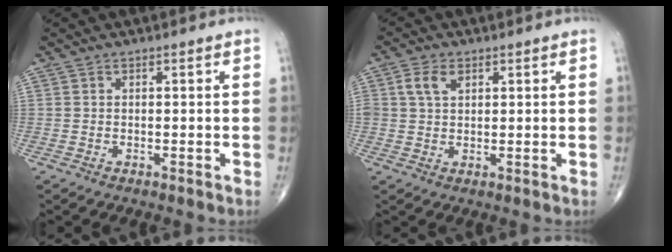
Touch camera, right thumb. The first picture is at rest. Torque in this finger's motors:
{"motor_torque": [0.94, 0.91, 1.55, 0.85, 0.58]}